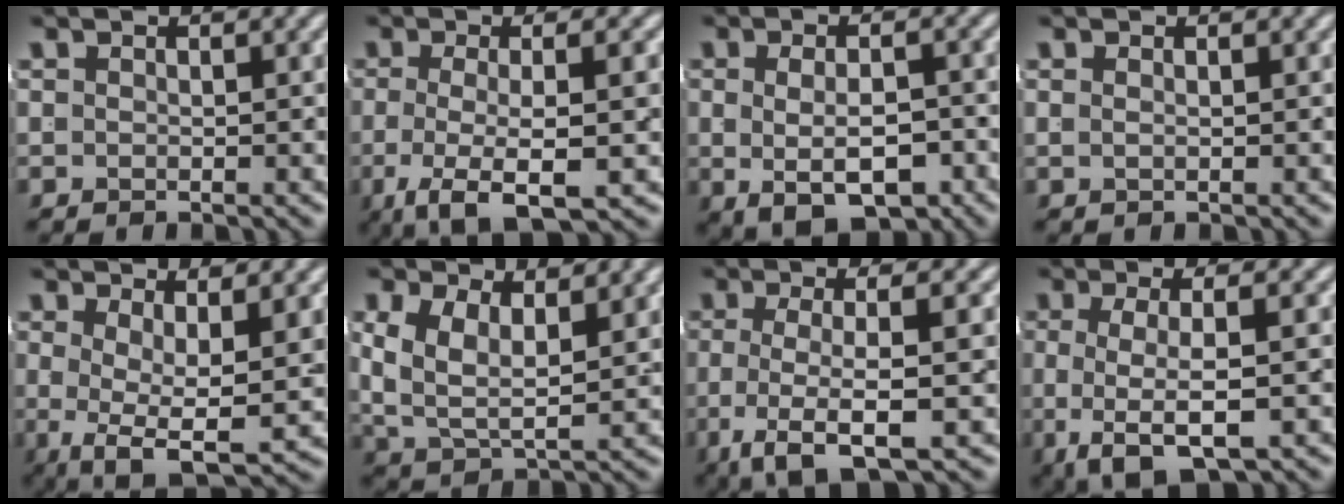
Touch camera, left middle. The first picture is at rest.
{"total": 6.3, "force": [-3.5, 1.4, 5.1], "torque": [-0.105, -0.034, -0.035]}
{"total": 6.4, "force": [-3.0, 2.9, 4.9], "torque": [-0.081, -0.022, -0.029]}
{"total": 0.8, "force": [0.2, -0.7, 0.2], "torque": [0.001, -0.004, 0.008]}
{"total": 6.4, "force": [-2.5, 2.6, 5.3], "torque": [-0.107, -0.051, -0.014]}
{"total": 6.1, "force": [1.1, 4.4, 4.1], "torque": [-0.102, -0.021, 0.027]}
{"total": 6.2, "force": [-2.7, 1.7, 5.3], "torque": [-0.112, -0.029, -0.023]}
{"total": 5.9, "force": [-2.3, 1.7, 5.1], "torque": [-0.104, -0.030, -0.015]}